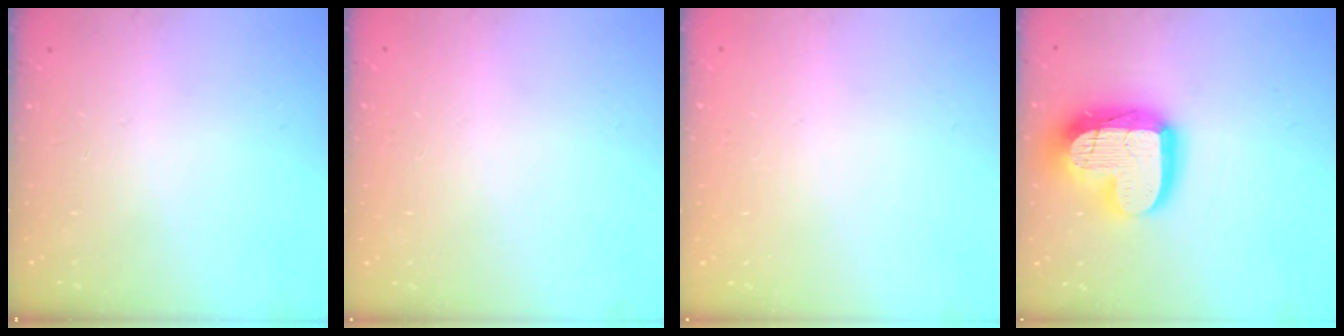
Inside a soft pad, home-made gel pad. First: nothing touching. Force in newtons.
{"total": 0.0}
{"total": 0.0}
{"total": 21.7, "press": 21.6, "slide": 1.9}